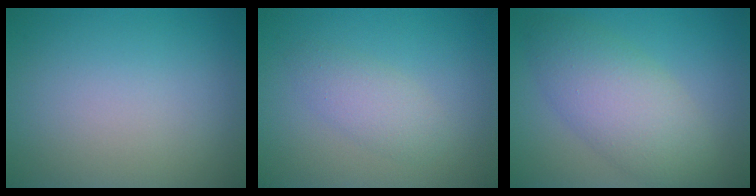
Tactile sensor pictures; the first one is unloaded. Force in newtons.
{"total": 2.2, "press": 2.2, "slide": 0.1}
{"total": 6.0, "press": 6.0, "slide": 0.1}